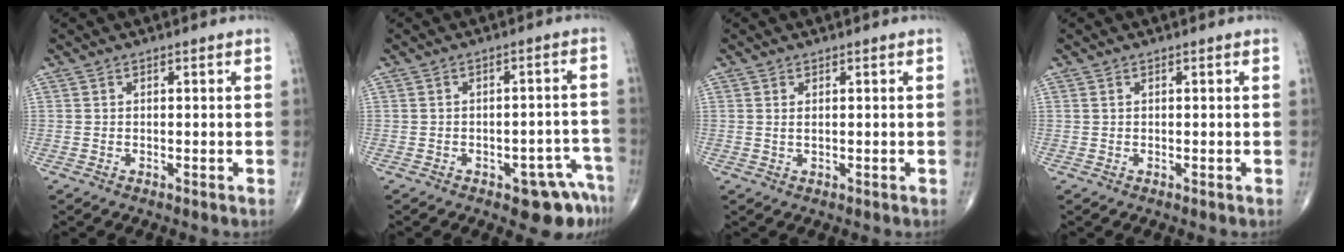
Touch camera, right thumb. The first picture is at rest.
{"total": 7.3, "force": [-4.4, 3.2, 4.9], "torque": [-0.035, 0.034, -0.050]}
{"total": 0.8, "force": [0.3, 0.2, 0.7], "torque": [-0.018, -0.002, 0.008]}
{"total": 0.0}